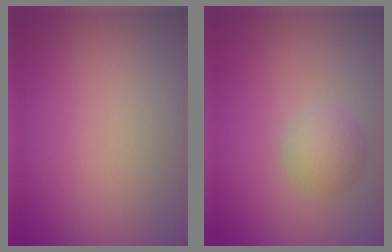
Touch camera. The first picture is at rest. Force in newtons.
{"total": 2.3, "press": 2.3, "slide": 0.1}